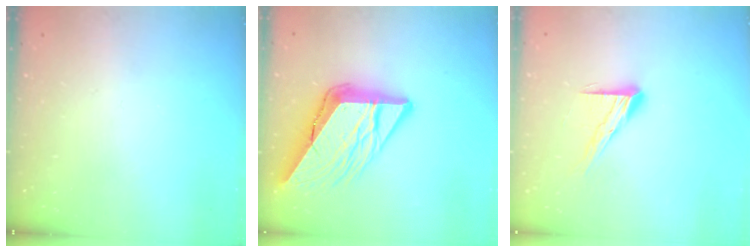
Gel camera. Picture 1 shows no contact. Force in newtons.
{"total": 17.8, "press": 17.7, "slide": 2.2}
{"total": 10.6, "press": 10.6, "slide": 0.8}